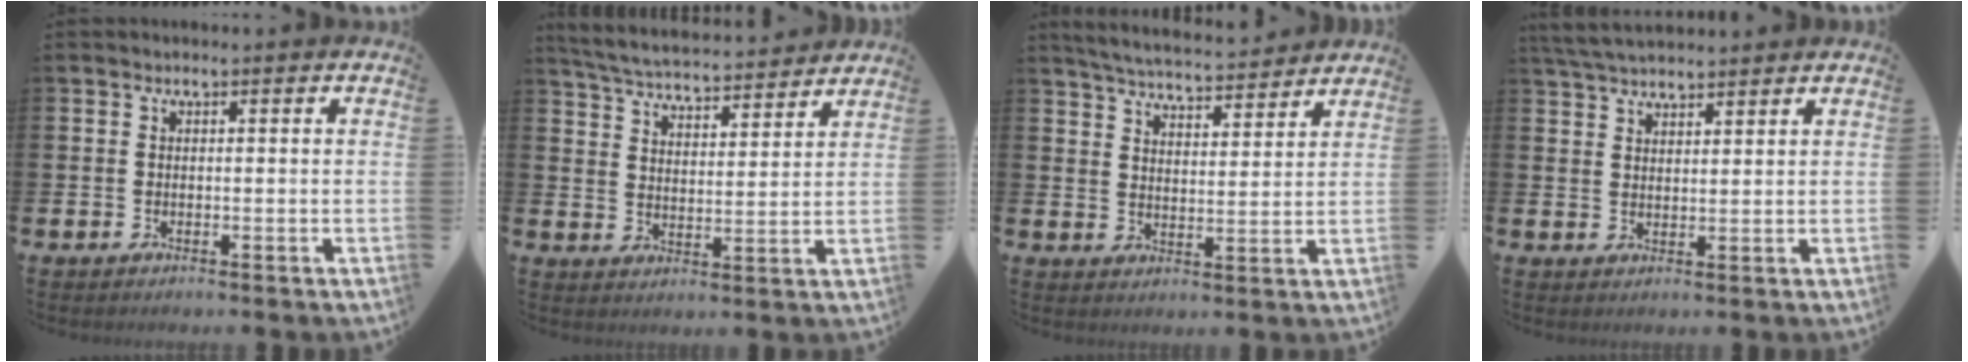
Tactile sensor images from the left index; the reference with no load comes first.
{"total": 5.2, "force": [5.1, 0.5, 0.9], "torque": [-0.042, -0.039, 0.089]}
{"total": 5.4, "force": [5.4, 0.4, 0.7], "torque": [-0.033, -0.036, 0.093]}
{"total": 4.1, "force": [3.9, 0.6, 0.9], "torque": [-0.026, -0.015, 0.072]}